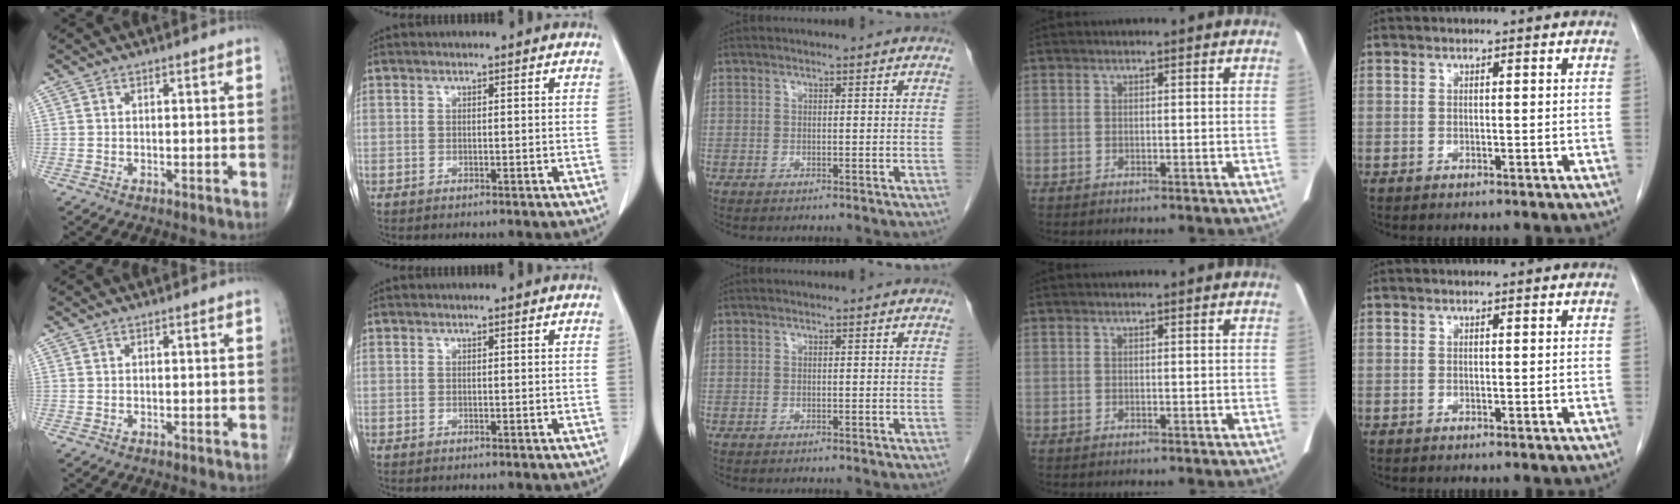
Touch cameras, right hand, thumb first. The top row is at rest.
{}